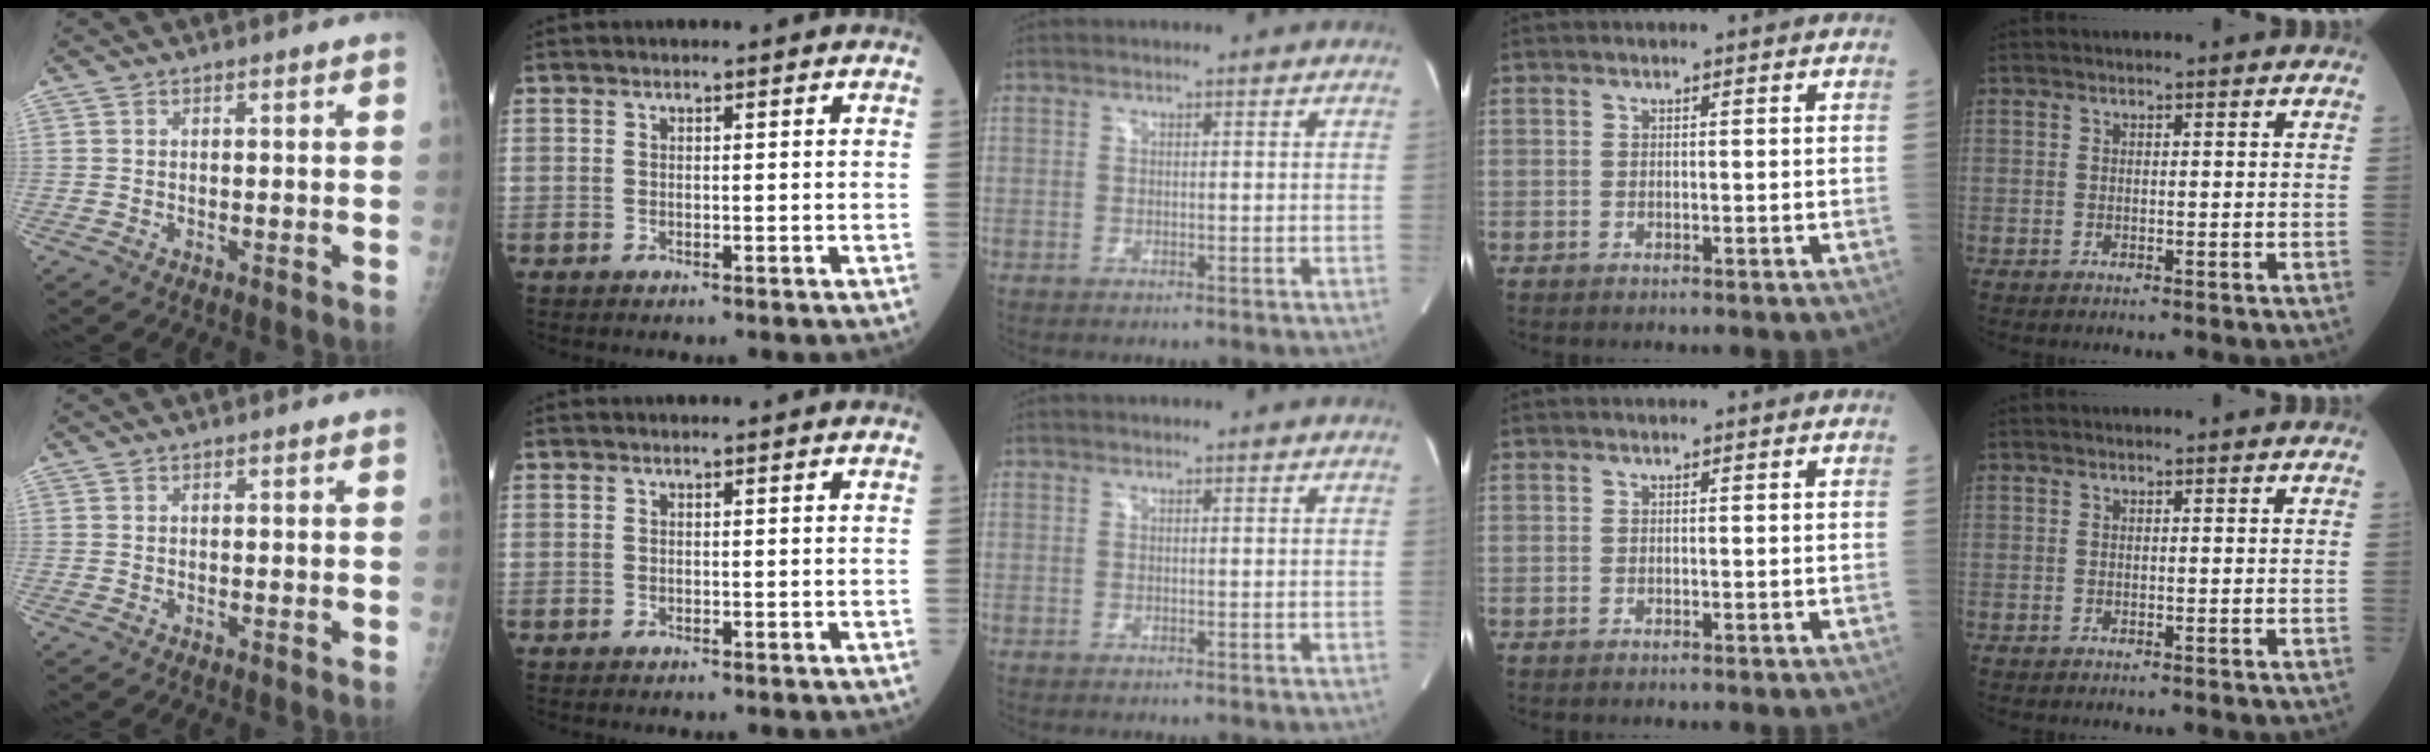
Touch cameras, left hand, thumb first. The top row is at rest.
{}